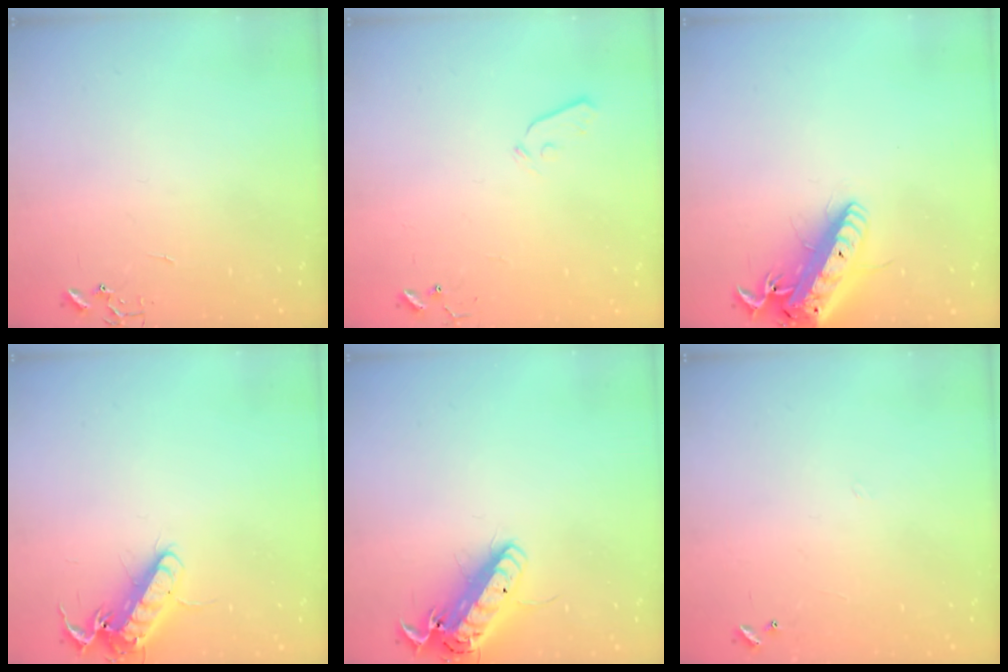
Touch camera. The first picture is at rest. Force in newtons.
{"total": 3.7, "press": 3.6, "slide": 0.6}
{"total": 16.9, "press": 16.6, "slide": 3.2}
{"total": 13.5, "press": 13.3, "slide": 1.9}
{"total": 15.0, "press": 14.7, "slide": 3.0}
{"total": 3.8, "press": 3.8, "slide": 0.5}